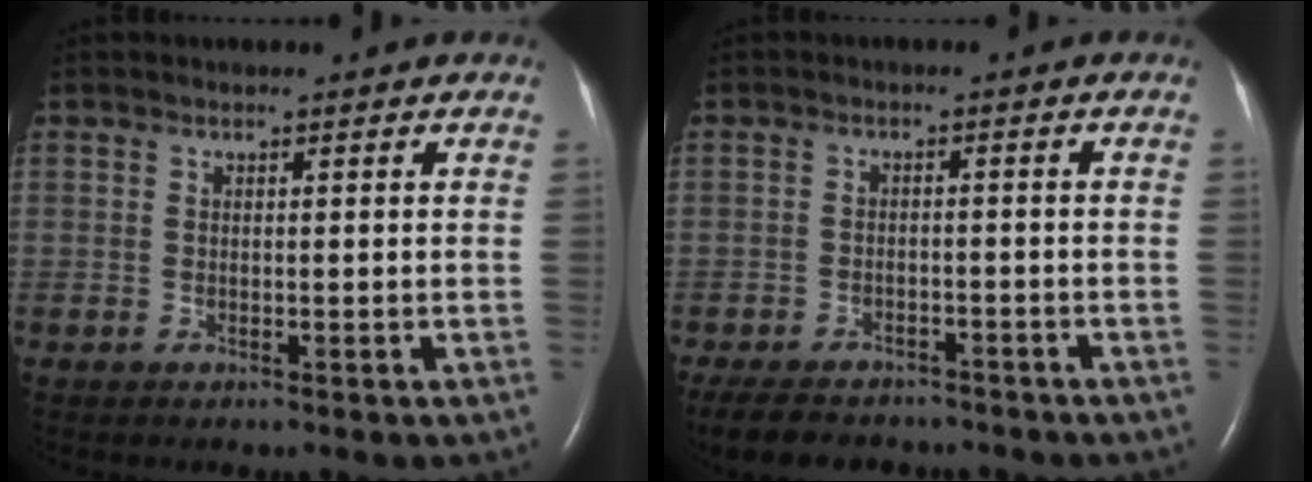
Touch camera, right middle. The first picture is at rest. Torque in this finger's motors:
{"motor_torque": [0.14, -0.17, 0.12, 0.07]}